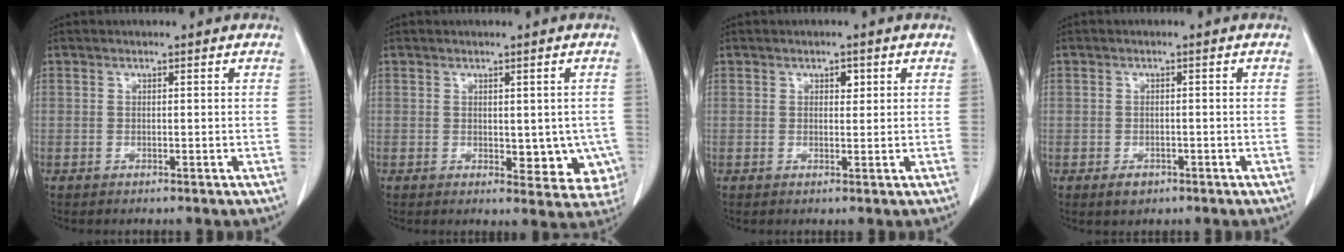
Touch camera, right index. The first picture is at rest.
{"total": 7.1, "force": [-0.8, 4.0, 5.8], "torque": [-0.039, -0.005, -0.003]}
{"total": 1.4, "force": [0.6, 0.8, 1.0], "torque": [-0.011, -0.001, 0.008]}
{"total": 2.1, "force": [-1.1, 1.6, 0.7], "torque": [-0.009, 0.003, -0.011]}